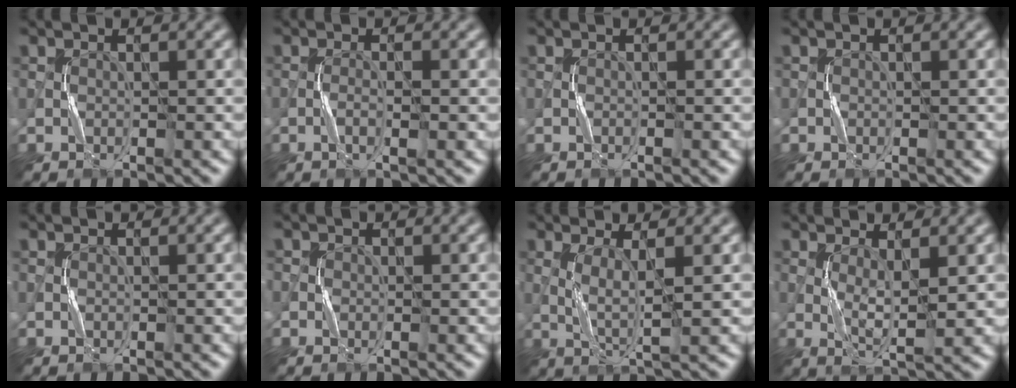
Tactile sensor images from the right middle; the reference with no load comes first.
{"total": 1.3, "force": [-0.4, 0.1, 1.2], "torque": [-0.025, 0.002, -0.011]}
{"total": 0.0}
{"total": 0.5, "force": [-0.1, 0.5, -0.1], "torque": [0.007, -0.002, -0.005]}
{"total": 0.0}
{"total": 0.7, "force": [-0.1, 0.7, 0.0], "torque": [0.005, -0.005, -0.004]}
{"total": 3.0, "force": [0.6, 0.4, 2.9], "torque": [-0.062, -0.002, 0.015]}
{"total": 3.0, "force": [0.9, 0.5, 2.8], "torque": [-0.054, -0.010, 0.020]}